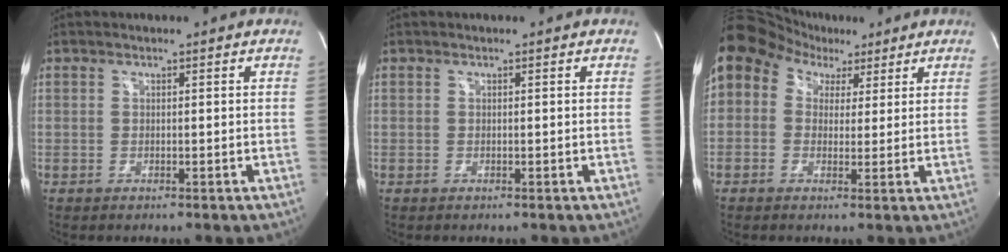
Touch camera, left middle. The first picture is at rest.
{"total": 0.0}
{"total": 9.5, "force": [4.5, 7.4, 4.0], "torque": [-0.070, 0.065, 0.080]}